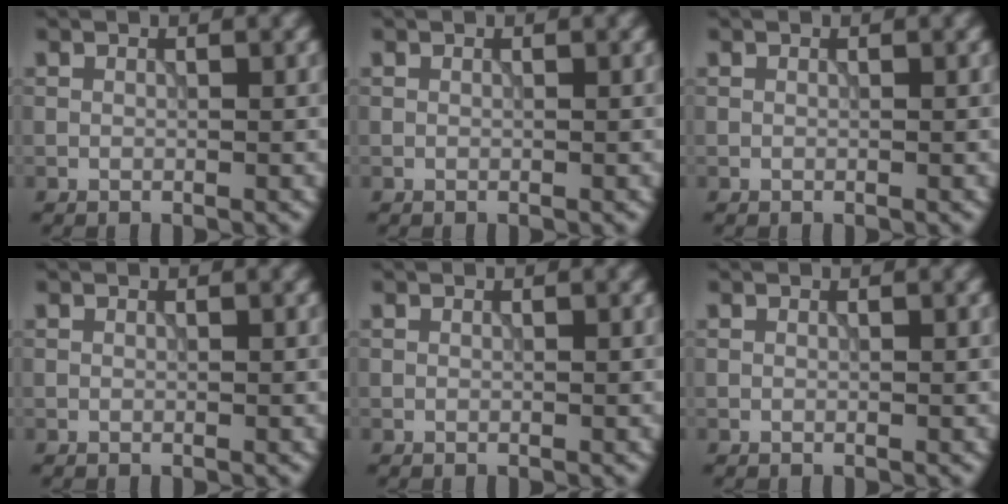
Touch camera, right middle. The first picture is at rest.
{"total": 0.0}
{"total": 0.0}
{"total": 0.0}
{"total": 0.0}
{"total": 0.0}